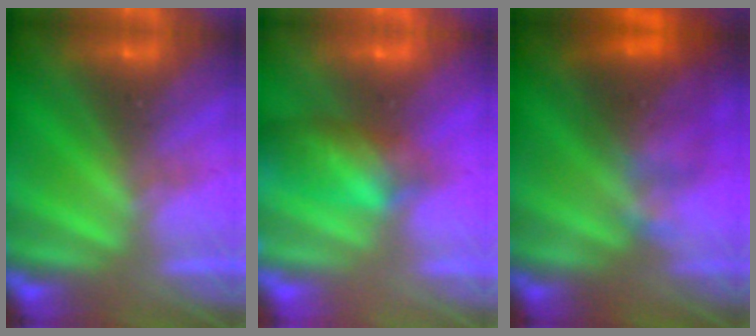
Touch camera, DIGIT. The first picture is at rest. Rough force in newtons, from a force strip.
{"total": 9.1}
{"total": 4.5}